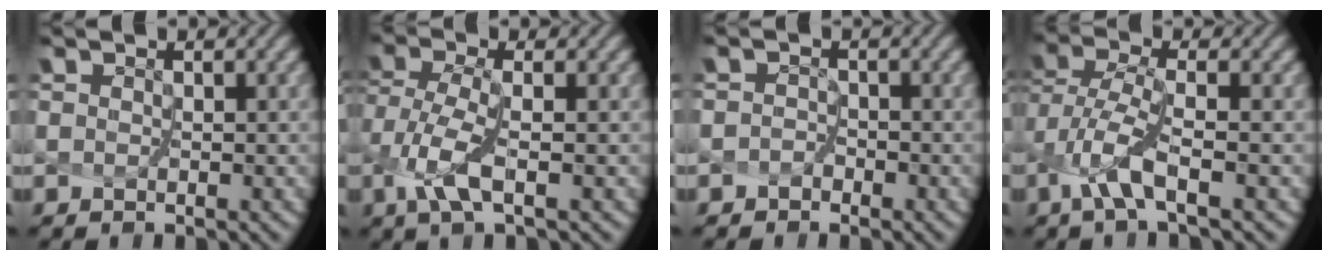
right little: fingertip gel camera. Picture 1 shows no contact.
{"total": 3.6, "force": [-1.1, 1.2, 3.2], "torque": [-0.086, 0.001, -0.016]}
{"total": 1.1, "force": [-1.0, 0.3, -0.4], "torque": [0.014, -0.001, -0.015]}
{"total": 3.8, "force": [-1.6, 0.7, 3.4], "torque": [-0.083, 0.002, -0.031]}